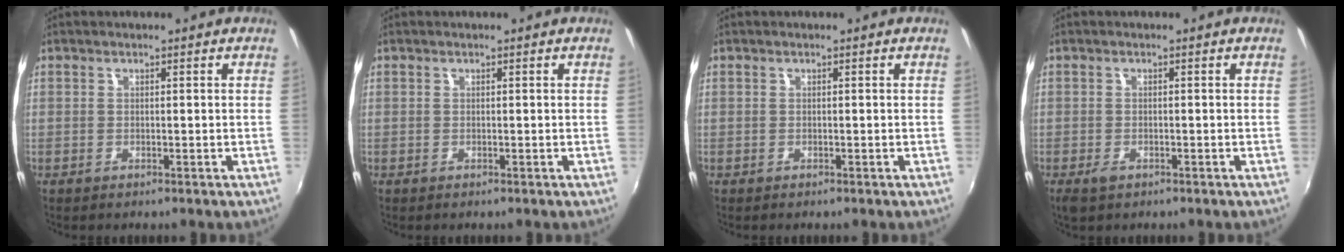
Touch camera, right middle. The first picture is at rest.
{"total": 0.0}
{"total": 0.0}
{"total": 2.2, "force": [-1.4, 1.2, 1.2], "torque": [-0.025, -0.007, -0.024]}